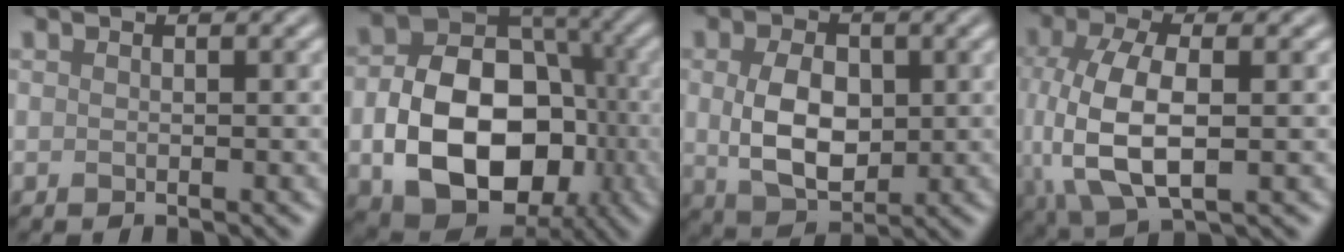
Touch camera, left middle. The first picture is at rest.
{"total": 12.5, "force": [-3.1, 8.8, 8.4], "torque": [-0.142, -0.008, -0.054]}
{"total": 6.0, "force": [0.2, 4.0, 4.5], "torque": [-0.094, -0.005, 0.011]}
{"total": 8.2, "force": [-0.5, 4.0, 7.2], "torque": [-0.161, -0.004, -0.006]}